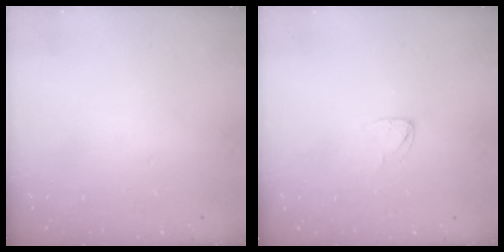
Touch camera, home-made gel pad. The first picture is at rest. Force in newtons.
{"total": 2.9, "press": 2.9, "slide": 0.2}